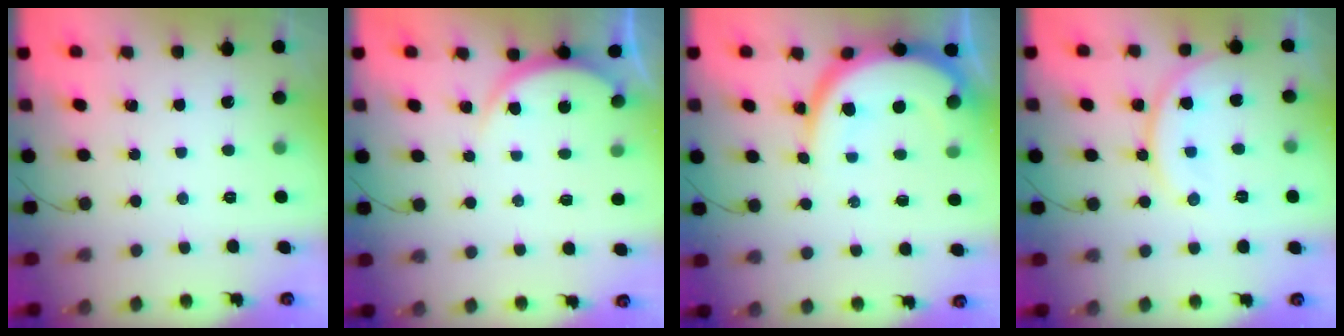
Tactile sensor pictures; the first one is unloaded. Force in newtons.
{"total": 4.6, "press": 4.6, "slide": 0.4}
{"total": 12.1, "press": 12.1, "slide": 1.0}
{"total": 12.1, "press": 12.1, "slide": 0.5}